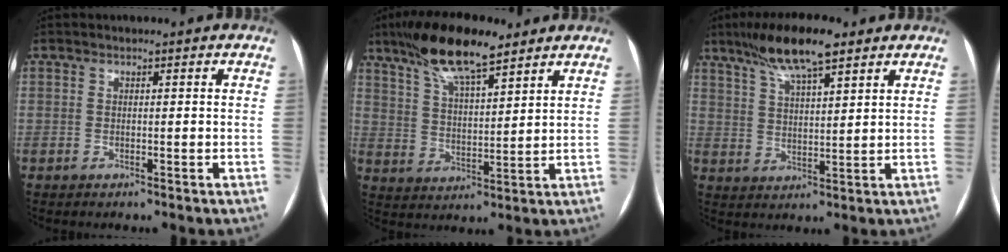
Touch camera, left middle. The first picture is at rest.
{"total": 12.7, "force": [9.4, 2.5, 8.2], "torque": [-0.157, 0.015, 0.168]}
{"total": 10.3, "force": [7.2, 1.6, 7.1], "torque": [-0.134, 0.014, 0.126]}